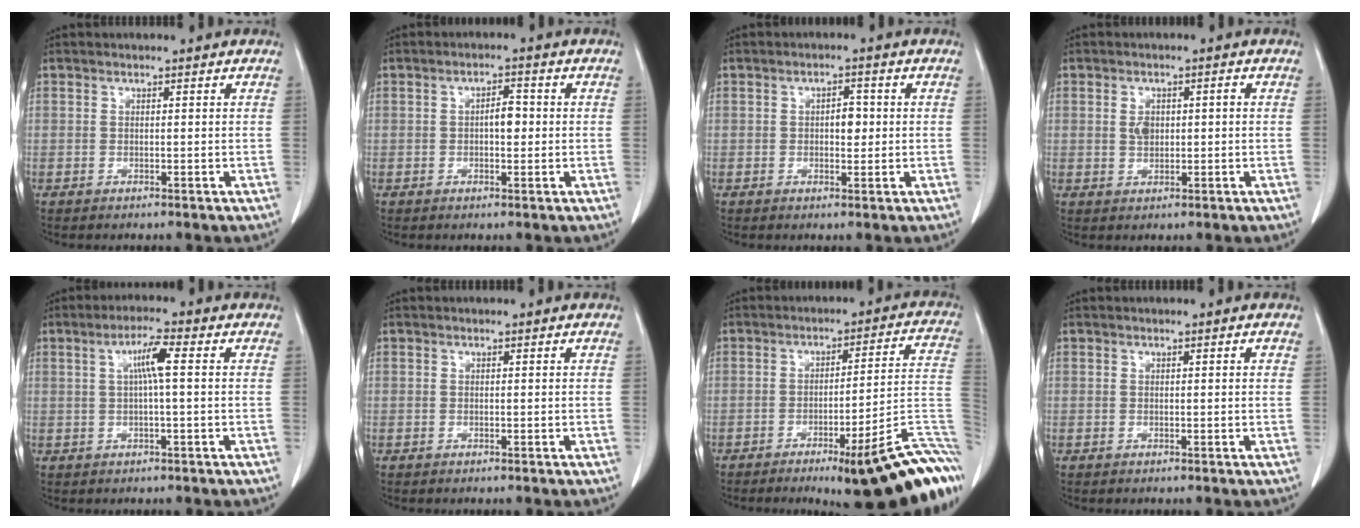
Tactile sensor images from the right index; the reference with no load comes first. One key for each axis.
{"total": 2.9, "fx": -0.1, "fy": 1.2, "fz": 2.6, "tx": -0.040, "ty": 0.005, "tz": -0.001}
{"total": 2.8, "fx": 0.1, "fy": 1.4, "fz": 2.4, "tx": -0.033, "ty": 0.004, "tz": 0.002}
{"total": 2.9, "fx": 0.2, "fy": 1.7, "fz": 2.4, "tx": -0.045, "ty": 0.009, "tz": 0.009}
{"total": 4.5, "fx": 0.9, "fy": 0.3, "fz": 4.4, "tx": -0.081, "ty": 0.012, "tz": 0.016}
{"total": 0.0}
{"total": 19.8, "fx": -10.8, "fy": 2.3, "fz": 16.4, "tx": -0.090, "ty": 0.022, "tz": -0.141}
{"total": 0.5, "fx": 0.2, "fy": 0.0, "fz": 0.5, "tx": -0.009, "ty": 0.002, "tz": 0.003}